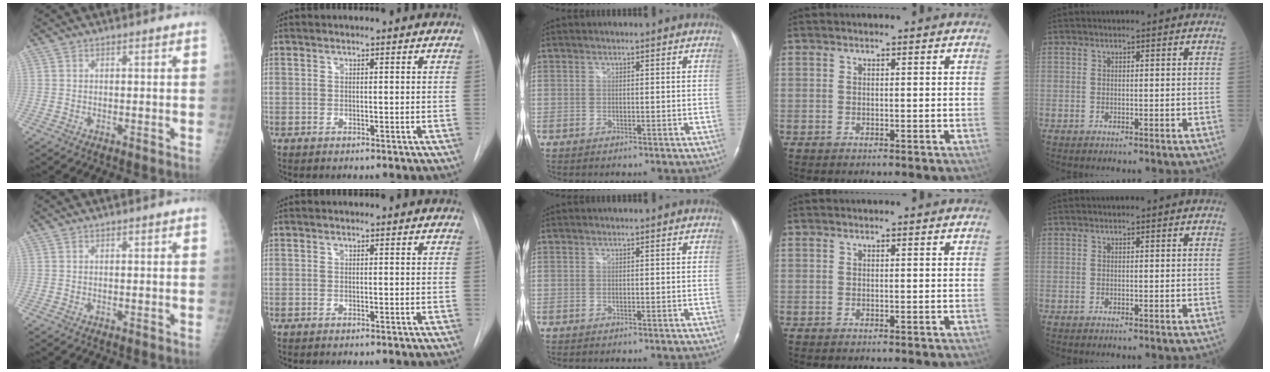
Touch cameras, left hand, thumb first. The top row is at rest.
{}